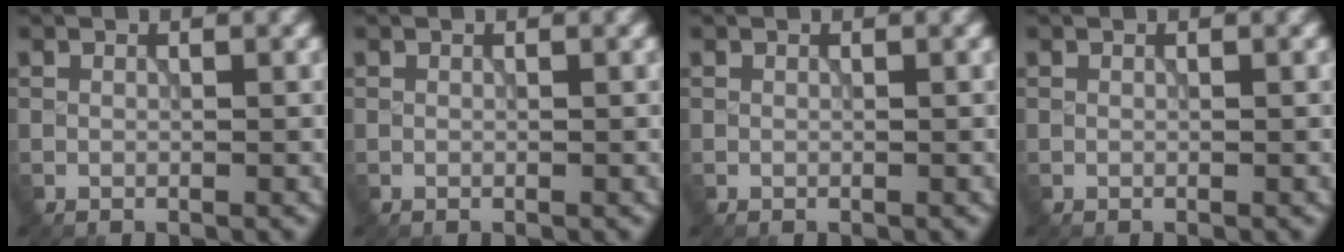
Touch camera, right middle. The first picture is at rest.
{"total": 0.0}
{"total": 0.0}
{"total": 0.0}